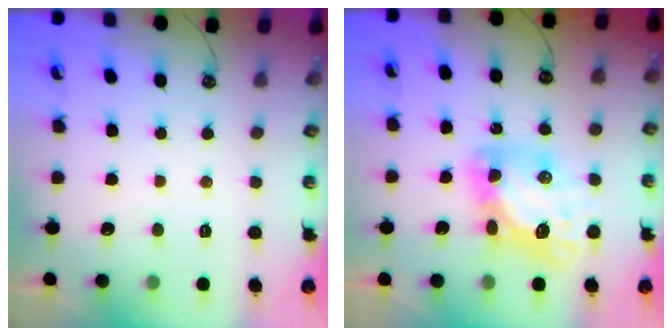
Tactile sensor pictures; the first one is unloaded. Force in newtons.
{"total": 12.4, "press": 12.3, "slide": 1.5}